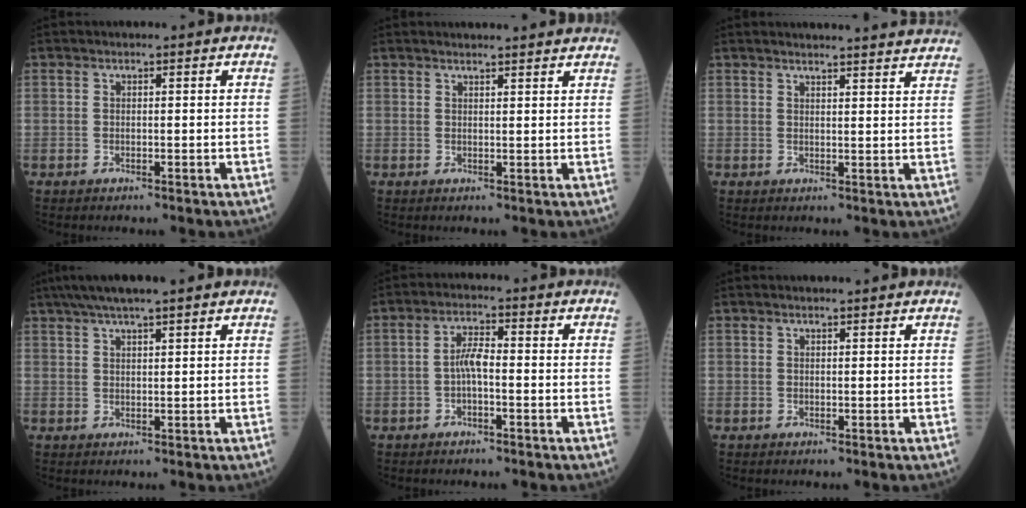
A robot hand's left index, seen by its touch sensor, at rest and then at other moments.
{"total": 7.6, "force": [7.3, 0.3, 2.3], "torque": [-0.025, 0.019, 0.072]}
{"total": 13.3, "force": [12.9, 0.1, 3.3], "torque": [-0.032, -0.022, 0.135]}
{"total": 7.8, "force": [6.1, 0.3, 4.9], "torque": [-0.082, 0.039, 0.097]}
{"total": 3.4, "force": [-0.7, 0.9, 3.2], "torque": [-0.063, 0.007, -0.013]}
{"total": 2.0, "force": [1.9, 0.1, 0.6], "torque": [-0.011, 0.012, 0.024]}